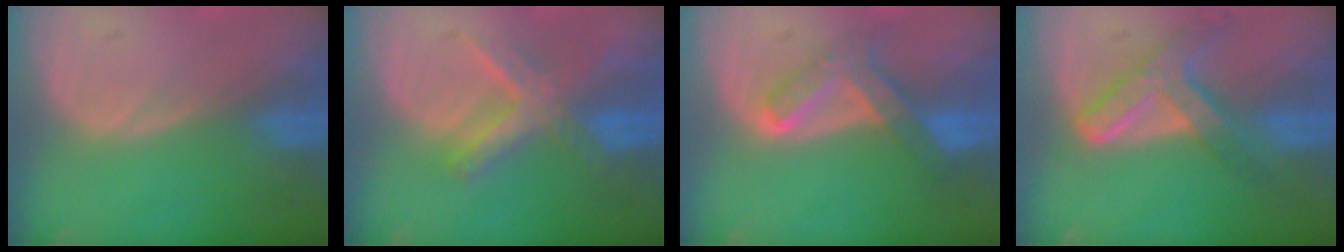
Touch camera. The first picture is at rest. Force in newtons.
{"total": 5.9, "press": 5.9, "slide": 0.8}
{"total": 6.6, "press": 5.8, "slide": 3.0}
{"total": 7.2, "press": 6.2, "slide": 3.8}